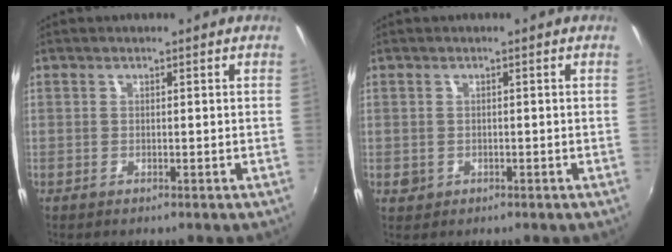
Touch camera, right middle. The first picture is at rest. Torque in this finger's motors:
{"motor_torque": [0.17, -0.19, 0.03, 0.01]}